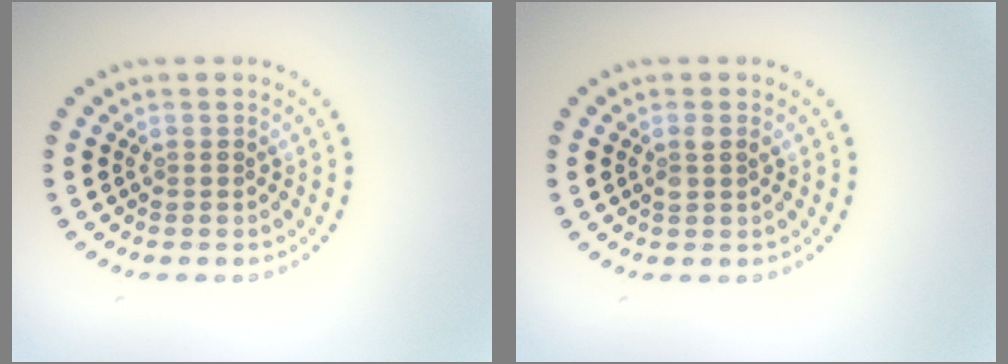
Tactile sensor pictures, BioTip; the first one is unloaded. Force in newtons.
{"total": 1.2, "press": 1.1, "slide": 0.5}